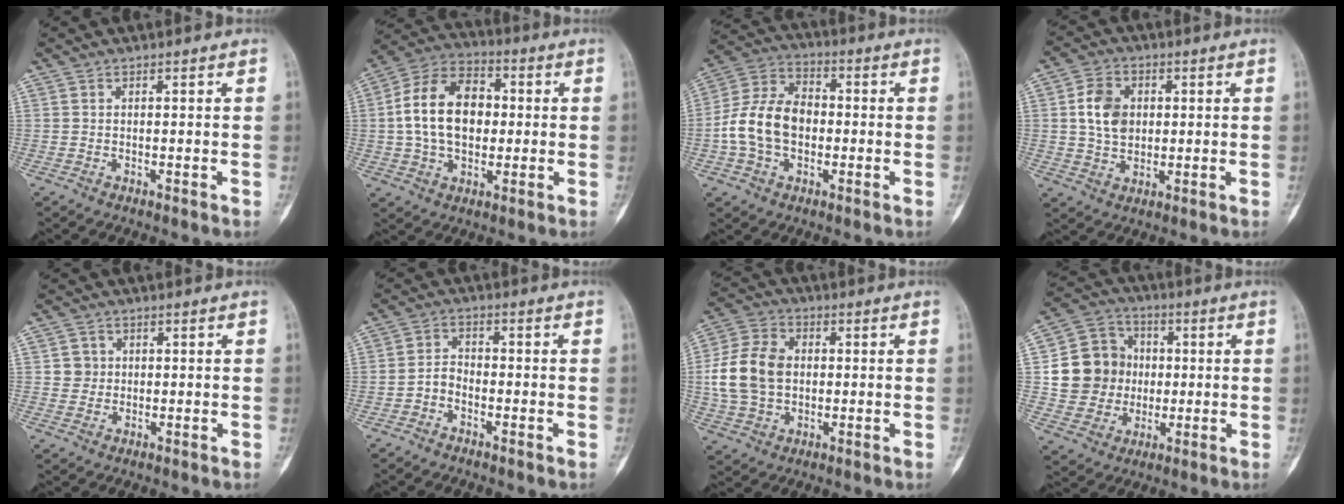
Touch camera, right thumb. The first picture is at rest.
{"total": 15.3, "force": [0.7, 10.4, 11.2], "torque": [-0.181, 0.025, 0.006]}
{"total": 13.2, "force": [-1.6, 9.3, 9.2], "torque": [-0.165, 0.037, -0.036]}
{"total": 8.0, "force": [1.2, 6.1, 5.0], "torque": [-0.071, -0.001, 0.020]}
{"total": 2.7, "force": [0.5, 2.6, 0.3], "torque": [0.013, 0.003, 0.006]}
{"total": 3.0, "force": [-1.6, 2.1, 1.5], "torque": [-0.020, 0.018, -0.036]}
{"total": 13.2, "force": [0.4, 9.7, 8.9], "torque": [-0.160, 0.017, 0.006]}
{"total": 13.6, "force": [0.7, 12.5, 5.2], "torque": [-0.061, 0.020, 0.020]}